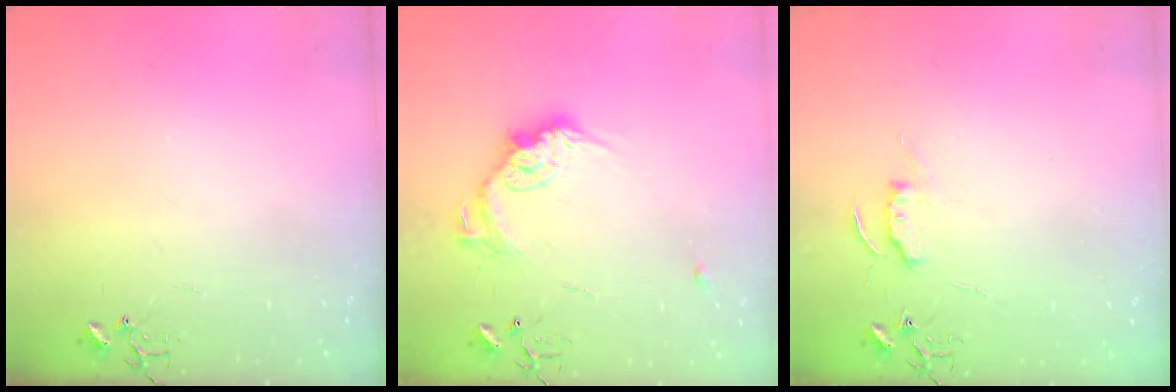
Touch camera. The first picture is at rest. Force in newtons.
{"total": 15.4, "press": 15.4, "slide": 1.0}
{"total": 5.7, "press": 5.7, "slide": 0.6}